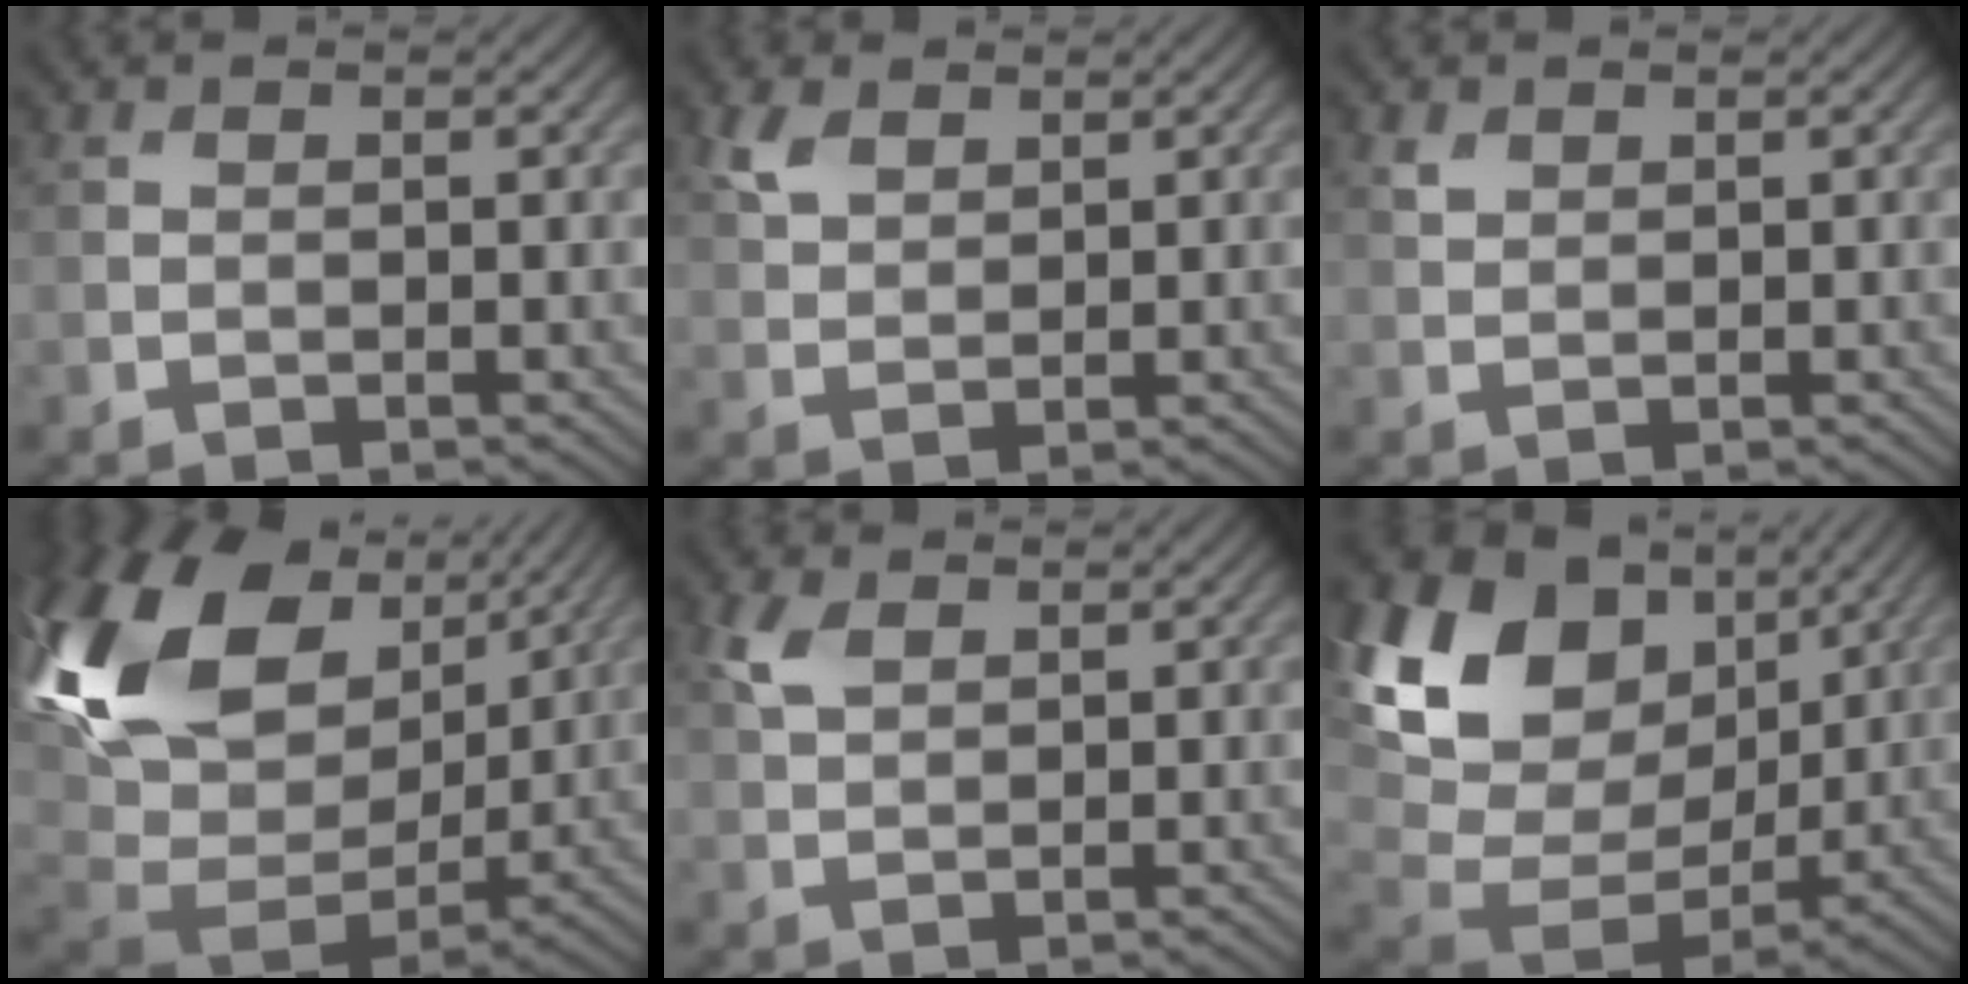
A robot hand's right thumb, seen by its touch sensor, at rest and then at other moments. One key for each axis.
{"total": 3.4, "fx": 2.2, "fy": 2.0, "fz": 1.7, "tx": -0.044, "ty": 0.001, "tz": 0.048}
{"total": 1.3, "fx": 0.9, "fy": 0.7, "fz": 0.4, "tx": -0.012, "ty": -0.001, "tz": 0.021}
{"total": 20.2, "fx": 6.9, "fy": 13.0, "fz": 13.8, "tx": -0.321, "ty": 0.007, "tz": 0.136}
{"total": 3.3, "fx": 1.8, "fy": 1.9, "fz": 2.1, "tx": -0.054, "ty": 0.004, "tz": 0.036}
{"total": 16.9, "fx": 6.2, "fy": 11.8, "fz": 10.4, "tx": -0.246, "ty": 0.012, "tz": 0.131}